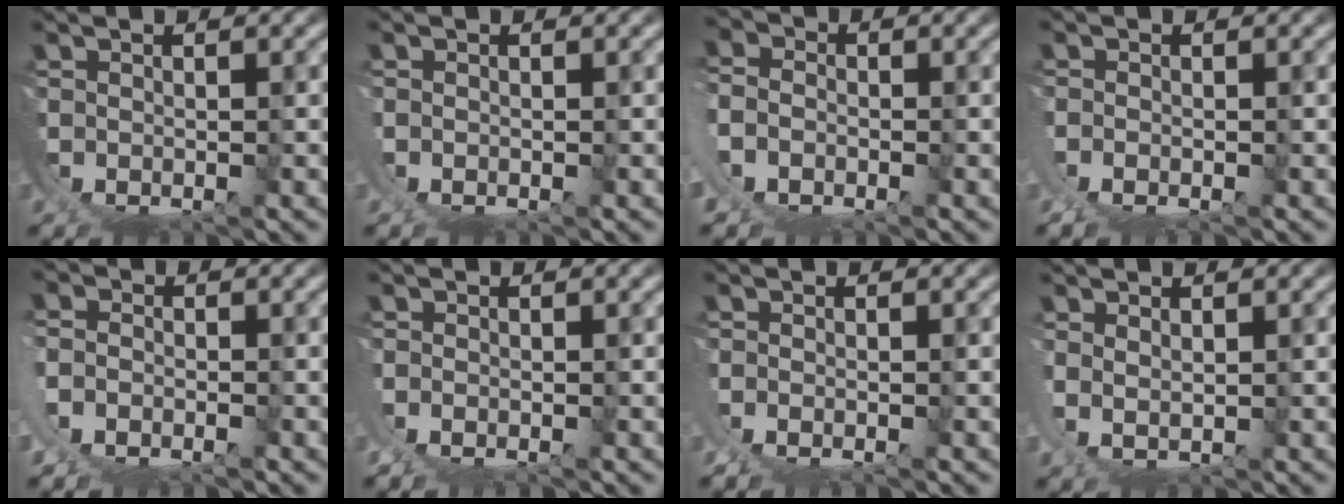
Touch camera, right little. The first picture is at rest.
{"total": 0.0}
{"total": 4.8, "force": [1.2, 4.2, 2.1], "torque": [-0.065, -0.006, 0.014]}
{"total": 1.4, "force": [-0.4, 1.0, 0.9], "torque": [-0.022, -0.005, -0.008]}
{"total": 3.6, "force": [0.5, 3.2, 1.7], "torque": [-0.052, -0.008, 0.006]}
{"total": 0.7, "force": [0.1, 0.3, 0.7], "torque": [-0.016, -0.003, 0.002]}
{"total": 1.0, "force": [0.0, 0.5, 0.8], "torque": [-0.019, -0.004, 0.000]}
{"total": 2.0, "force": [1.7, -0.1, 1.1], "torque": [-0.031, -0.006, 0.036]}